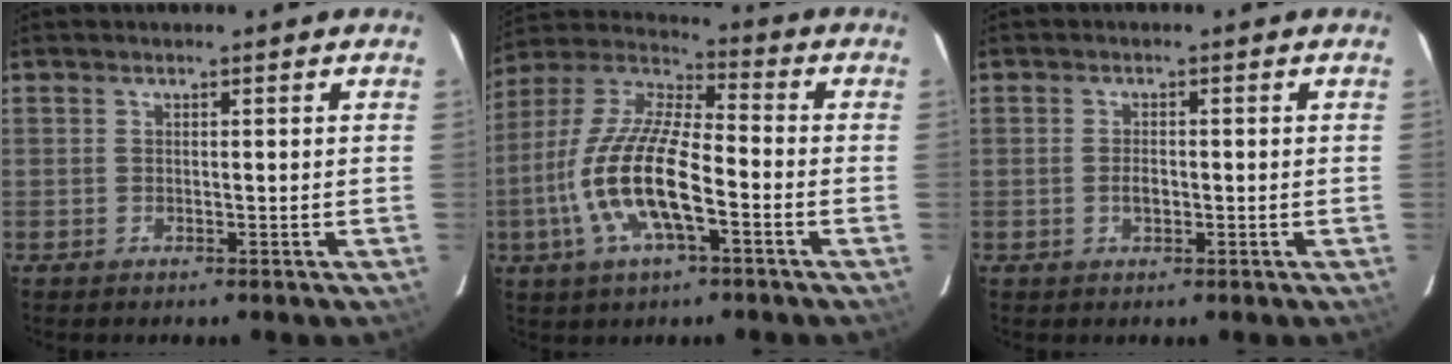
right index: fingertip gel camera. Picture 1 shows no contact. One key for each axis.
{"total": 16.1, "fx": -5.3, "fy": 5.2, "fz": 14.3, "tx": -0.296, "ty": -0.007, "tz": -0.107}
{"total": 1.8, "fx": -0.5, "fy": 1.1, "fz": 1.3, "tx": -0.025, "ty": 0.000, "tz": -0.007}